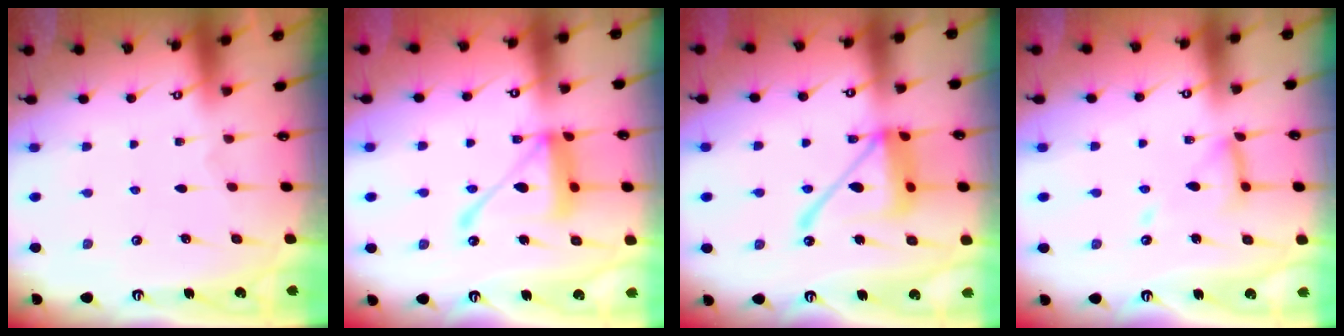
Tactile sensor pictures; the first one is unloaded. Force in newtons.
{"total": 14.8, "press": 14.8, "slide": 1.5}
{"total": 16.5, "press": 16.4, "slide": 1.6}
{"total": 10.9, "press": 10.9, "slide": 0.9}